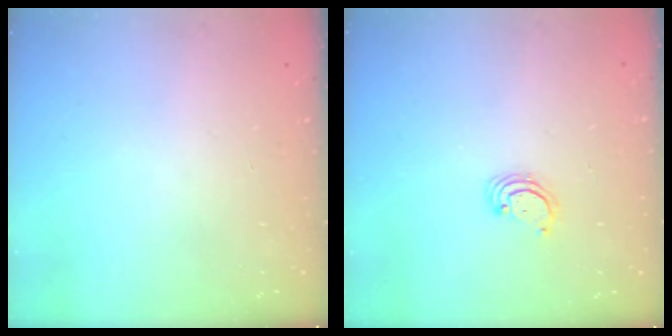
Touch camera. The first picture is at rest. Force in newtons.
{"total": 2.3, "press": 2.3, "slide": 0.2}